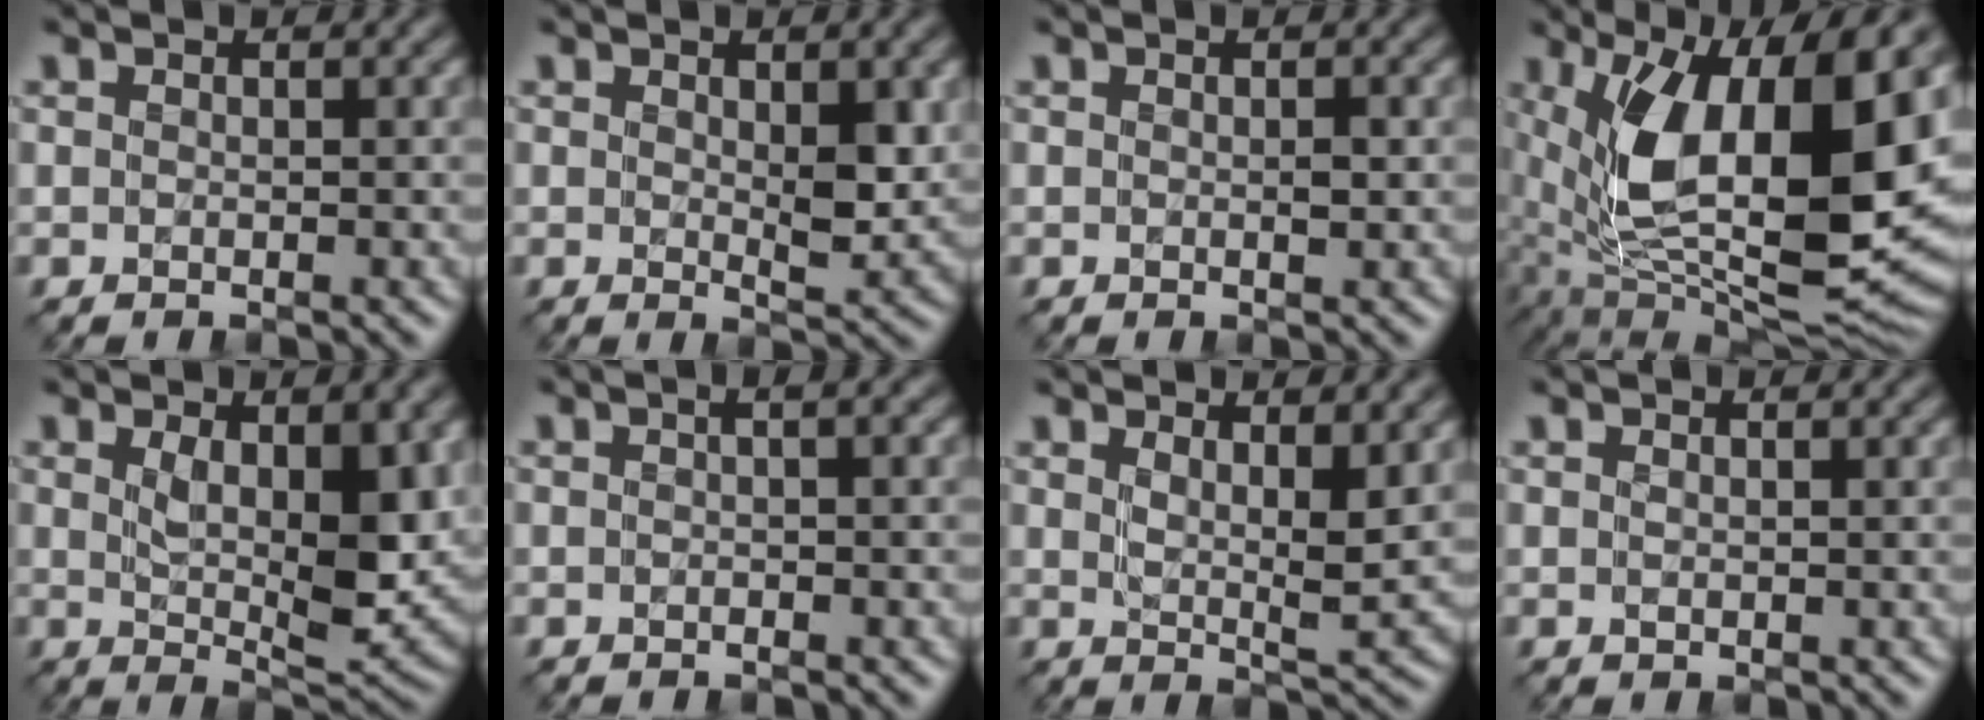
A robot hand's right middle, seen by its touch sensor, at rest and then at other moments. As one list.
[{"total": 3.4, "force": [0.5, 1.3, 3.0], "torque": [-0.047, -0.009, 0.012]}, {"total": 0.8, "force": [0.0, 0.2, 0.8], "torque": [-0.013, -0.003, 0.000]}, {"total": 17.3, "force": [2.3, 8.4, 14.9], "torque": [-0.260, -0.024, 0.040]}, {"total": 7.4, "force": [1.2, 2.9, 6.7], "torque": [-0.113, -0.013, 0.029]}, {"total": 2.1, "force": [0.3, 0.6, 1.9], "torque": [-0.021, 0.003, -0.002]}, {"total": 4.2, "force": [2.2, 1.0, 3.4], "torque": [-0.059, -0.013, 0.040]}, {"total": 0.5, "force": [0.3, 0.1, 0.4], "torque": [-0.010, 0.000, 0.007]}]